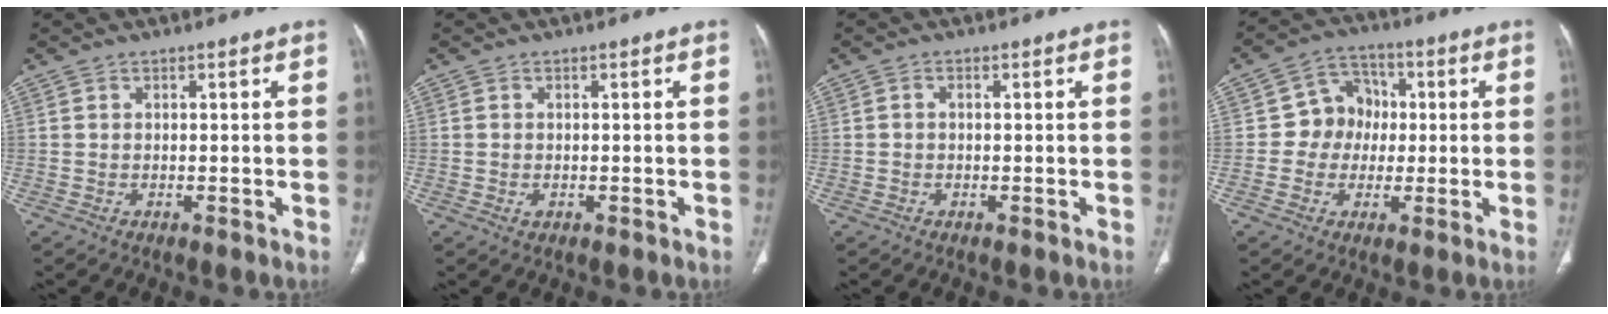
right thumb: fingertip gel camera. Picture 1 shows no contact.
{"total": 0.9, "force": [-0.2, 0.7, 0.6], "torque": [-0.013, 0.002, 0.000]}
{"total": 0.6, "force": [0.0, 0.5, 0.4], "torque": [-0.005, 0.001, -0.004]}
{"total": 7.5, "force": [-0.1, 6.8, 3.1], "torque": [-0.009, 0.019, -0.015]}